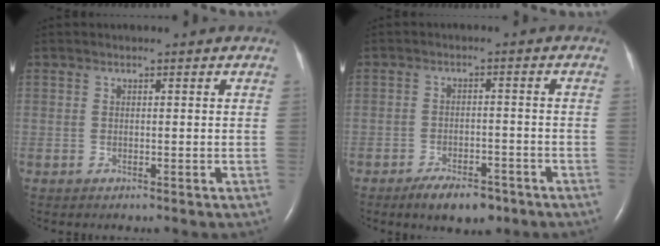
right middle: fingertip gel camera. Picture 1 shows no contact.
{"total": 6.0, "force": [-4.4, 2.4, 3.3], "torque": [-0.055, -0.001, -0.067]}